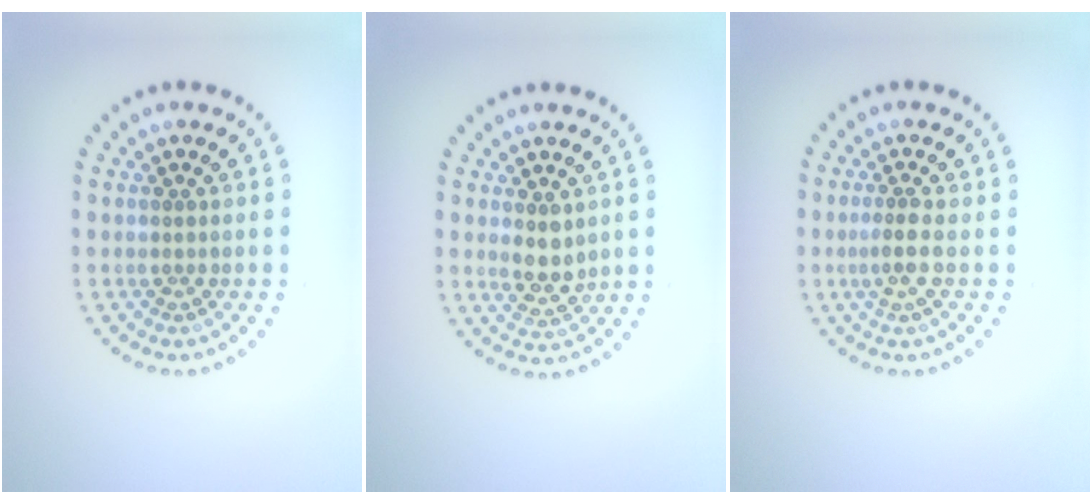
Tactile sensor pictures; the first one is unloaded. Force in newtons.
{"total": 2.2, "press": 2.0, "slide": 0.8}
{"total": 1.7, "press": 1.5, "slide": 0.9}